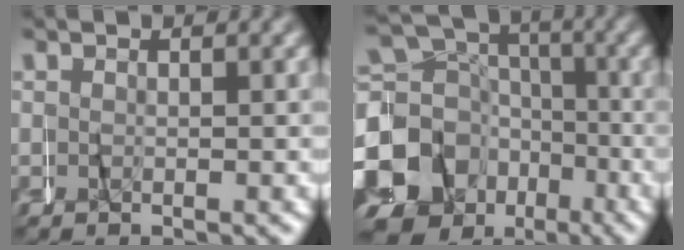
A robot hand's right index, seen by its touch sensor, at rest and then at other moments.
{"total": 17.7, "force": [-4.3, 15.6, 7.1], "torque": [-0.141, -0.054, -0.076]}